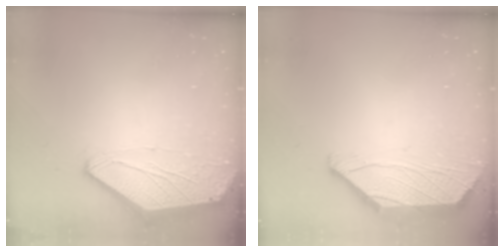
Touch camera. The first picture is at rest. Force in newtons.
{"total": 2.0, "press": 1.8, "slide": 0.8}